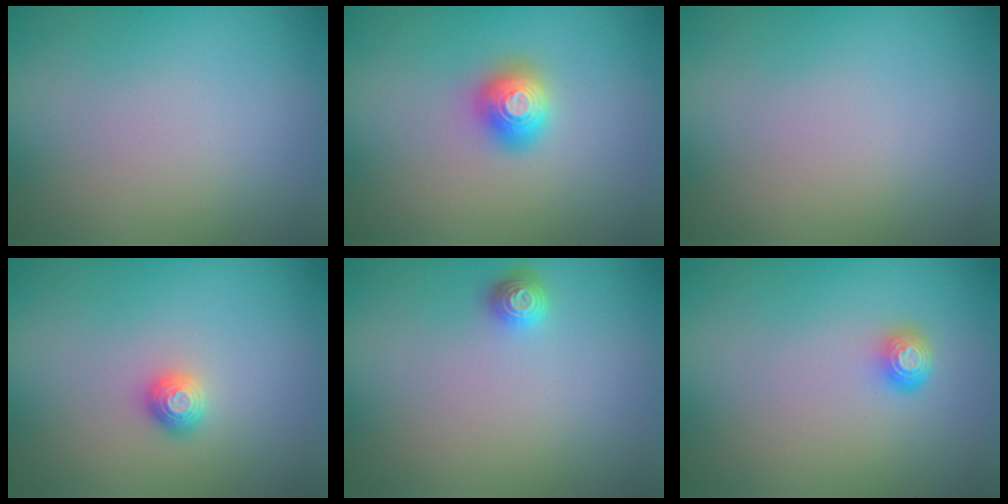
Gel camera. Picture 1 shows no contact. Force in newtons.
{"total": 2.0, "press": 2.0, "slide": 0.1}
{"total": 0.0}
{"total": 1.2, "press": 1.1, "slide": 0.3}
{"total": 1.4, "press": 1.2, "slide": 0.5}
{"total": 1.7, "press": 1.2, "slide": 1.1}